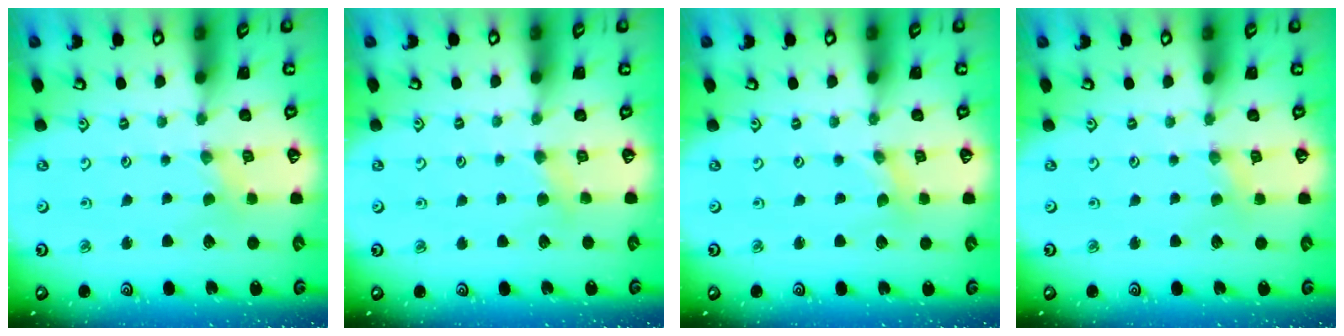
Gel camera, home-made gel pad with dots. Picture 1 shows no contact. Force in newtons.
{"total": 4.1, "press": 4.0, "slide": 0.6}
{"total": 0.0}
{"total": 1.3, "press": 1.2, "slide": 0.2}